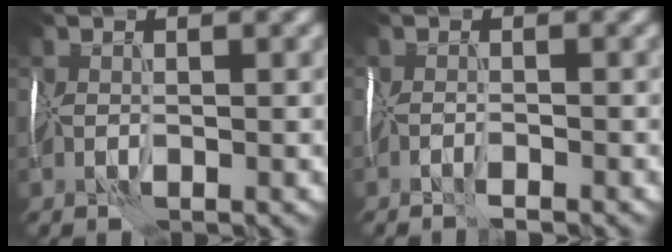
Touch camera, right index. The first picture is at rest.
{"total": 1.4, "force": [-1.3, -0.1, 0.6], "torque": [-0.012, -0.003, -0.027]}